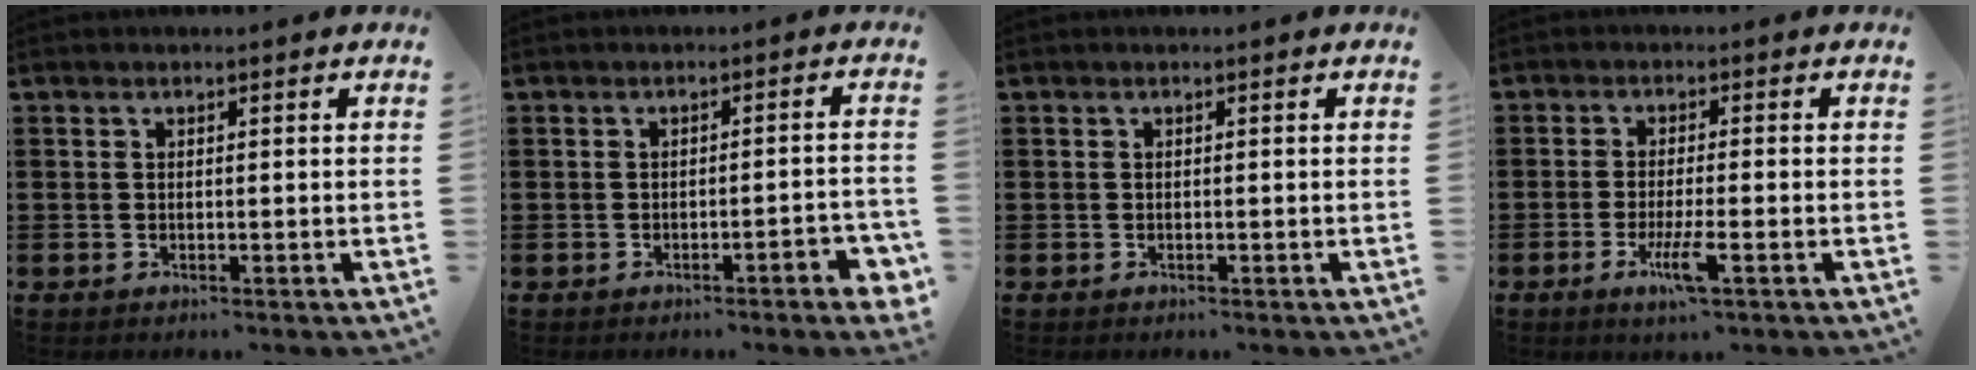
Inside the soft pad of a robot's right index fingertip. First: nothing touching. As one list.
[{"total": 3.1, "force": [-2.0, 0.2, 2.4], "torque": [-0.038, -0.002, -0.035]}, {"total": 0.0}, {"total": 5.0, "force": [-2.4, 0.6, 4.4], "torque": [-0.088, -0.015, -0.043]}]